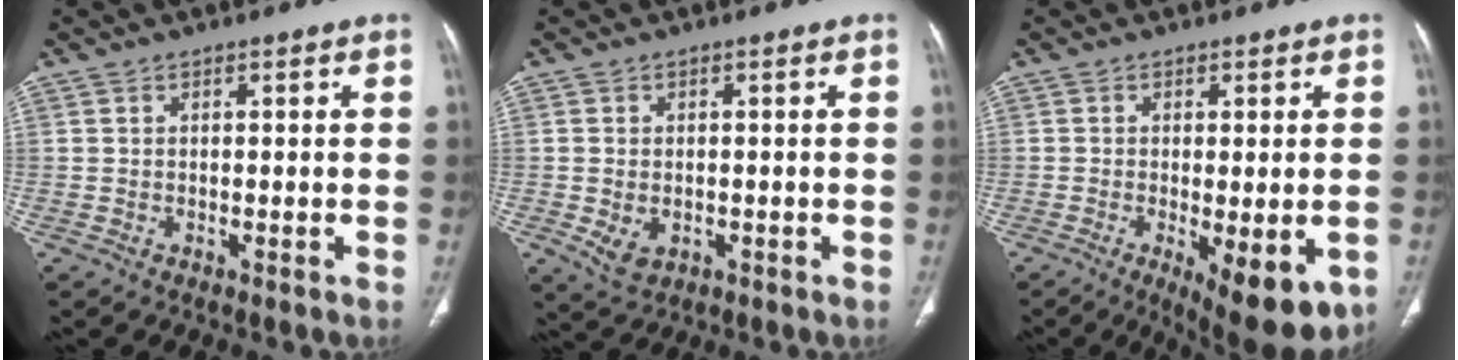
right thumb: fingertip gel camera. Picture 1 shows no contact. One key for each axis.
{"total": 4.2, "fx": -1.0, "fy": 3.0, "fz": 2.8, "tx": -0.048, "ty": -0.001, "tz": -0.004}
{"total": 11.3, "fx": -4.0, "fy": 3.9, "fz": 9.9, "tx": -0.133, "ty": -0.018, "tz": -0.049}